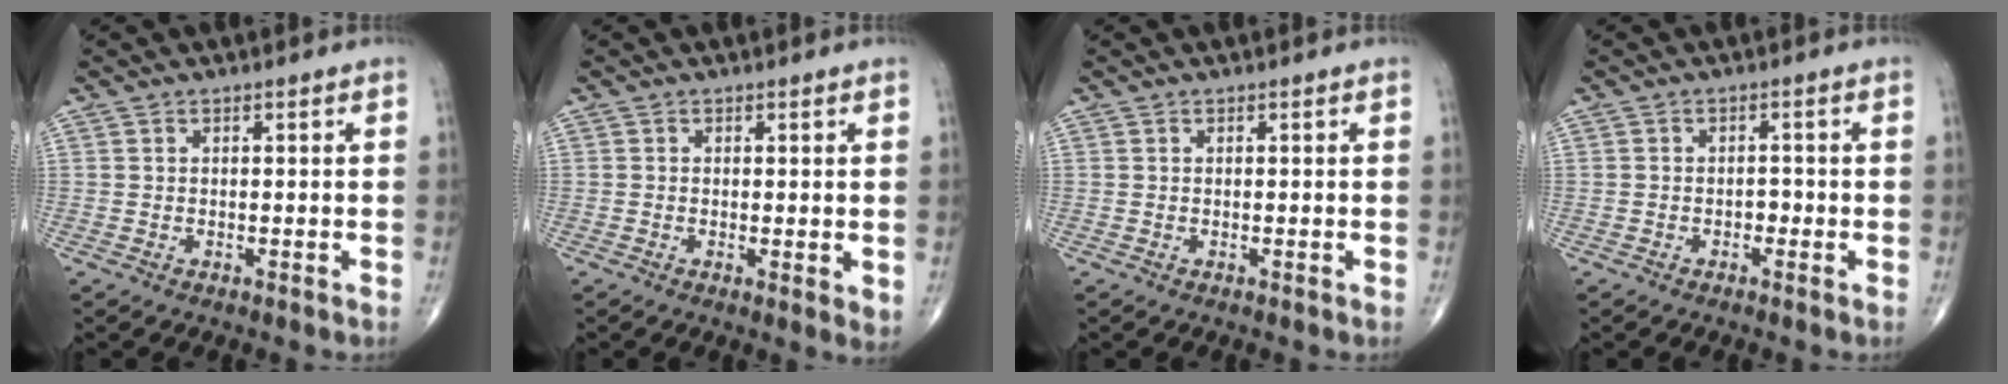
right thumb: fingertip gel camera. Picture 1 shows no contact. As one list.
[{"total": 2.6, "force": [0.0, 0.8, 2.4], "torque": [-0.038, -0.010, -0.004]}, {"total": 0.0}, {"total": 1.5, "force": [-0.7, 1.0, 0.8], "torque": [-0.005, 0.005, -0.014]}]